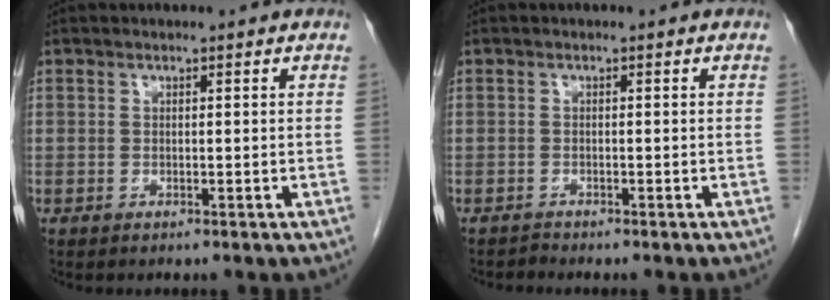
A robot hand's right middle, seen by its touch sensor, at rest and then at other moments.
{"total": 0.7, "force": [-0.6, -0.1, -0.3], "torque": [0.002, -0.005, -0.011]}